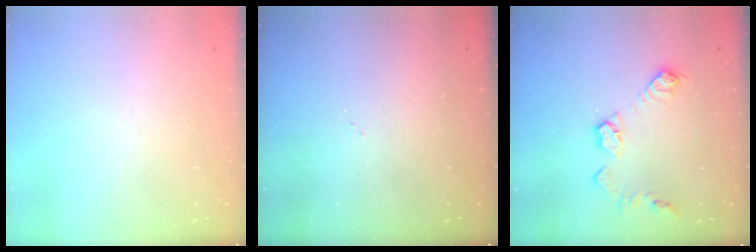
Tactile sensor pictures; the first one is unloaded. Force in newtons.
{"total": 2.7, "press": 2.7, "slide": 0.4}
{"total": 10.9, "press": 10.9, "slide": 0.5}